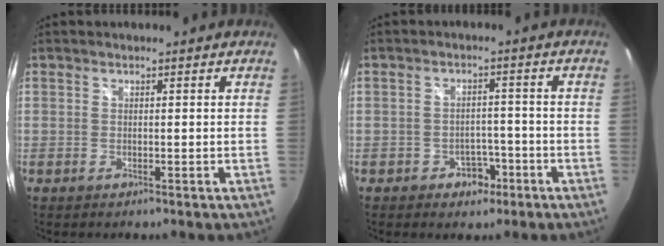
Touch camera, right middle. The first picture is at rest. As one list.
[{"total": 4.3, "force": [-2.4, 3.2, 1.5], "torque": [-0.032, 0.009, -0.027]}]